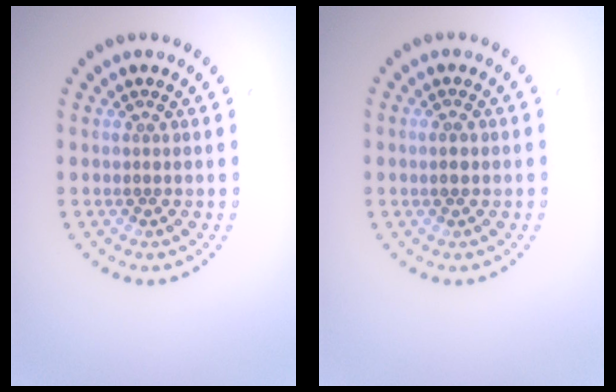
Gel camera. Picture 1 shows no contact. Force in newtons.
{"total": 1.5, "press": 1.5, "slide": 0.1}